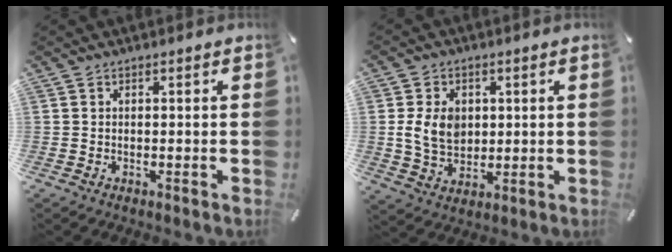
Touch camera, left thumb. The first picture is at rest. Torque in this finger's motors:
{"motor_torque": [0.14, 0.16, 0.83, -0.16, 0.15]}